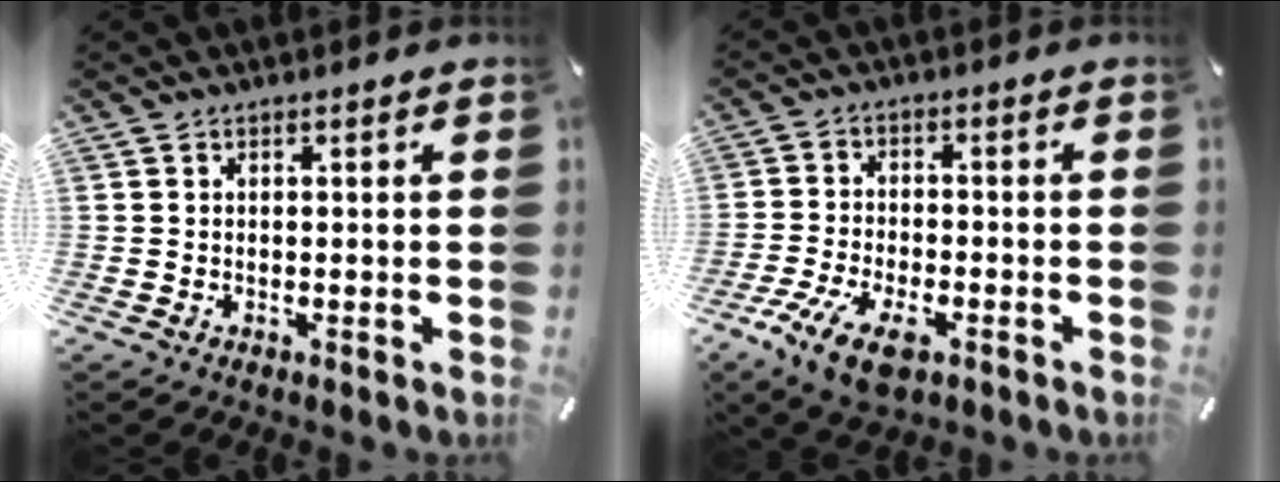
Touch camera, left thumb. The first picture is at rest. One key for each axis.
{"total": 9.0, "fx": -5.0, "fy": 4.2, "fz": 6.2, "tx": -0.139, "ty": 0.010, "tz": -0.093}